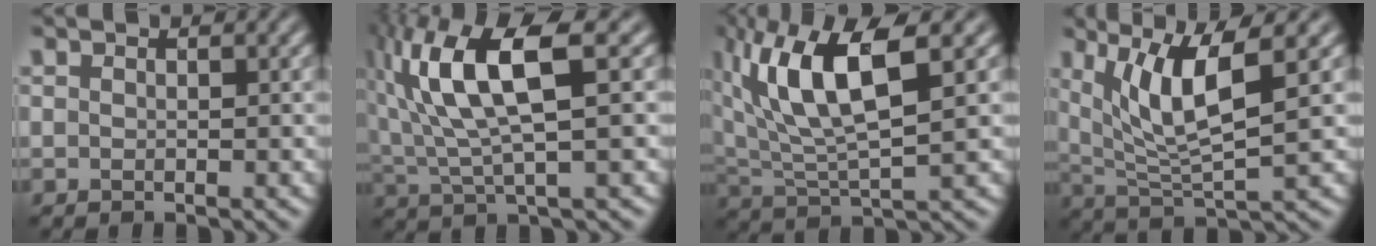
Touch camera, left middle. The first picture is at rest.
{"total": 9.0, "force": [2.6, 2.8, 8.2], "torque": [-0.178, 0.010, 0.053]}
{"total": 8.9, "force": [2.9, 3.1, 7.8], "torque": [-0.162, 0.005, 0.054]}
{"total": 6.5, "force": [2.3, 1.6, 5.9], "torque": [-0.121, -0.008, 0.052]}